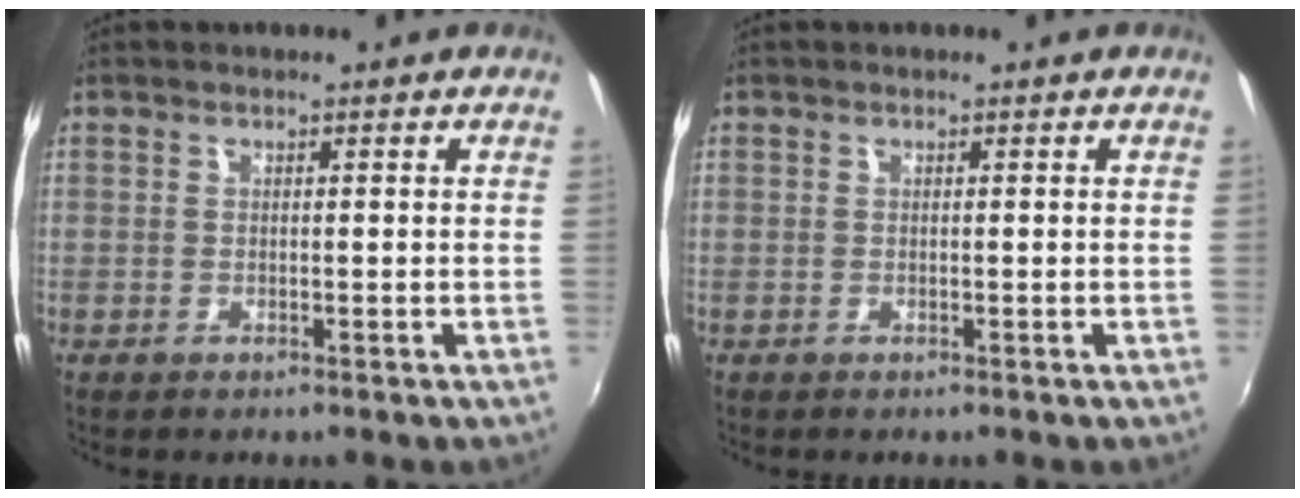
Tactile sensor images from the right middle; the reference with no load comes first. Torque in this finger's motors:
{"motor_torque": [-0.53, 0.08, -0.32, -0.09]}